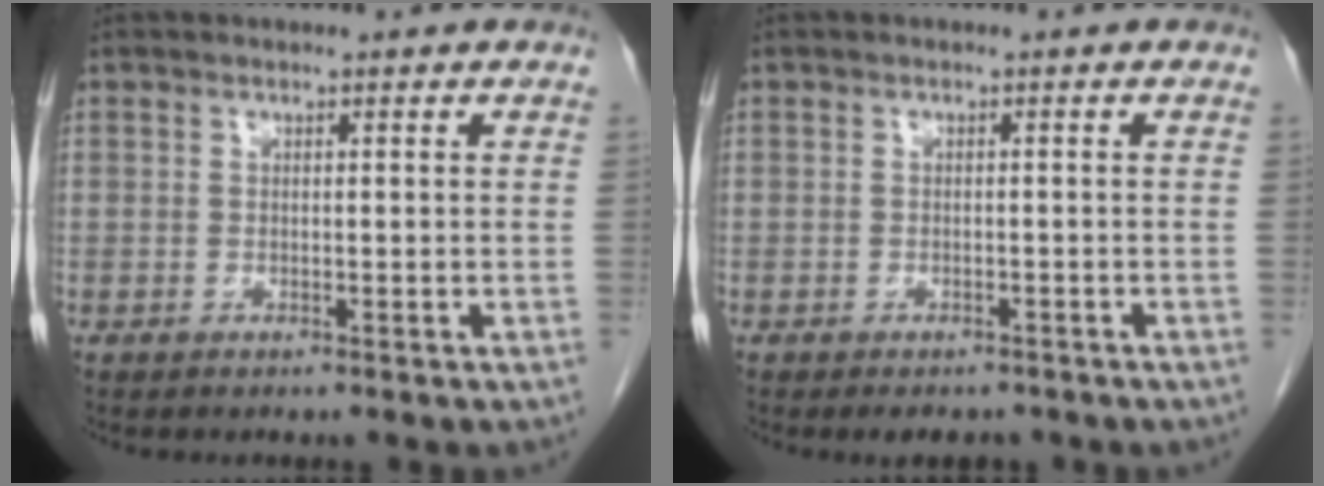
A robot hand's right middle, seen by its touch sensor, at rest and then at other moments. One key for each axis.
{"total": 3.1, "fx": -2.6, "fy": 1.5, "fz": 0.8, "tx": -0.007, "ty": -0.001, "tz": -0.032}